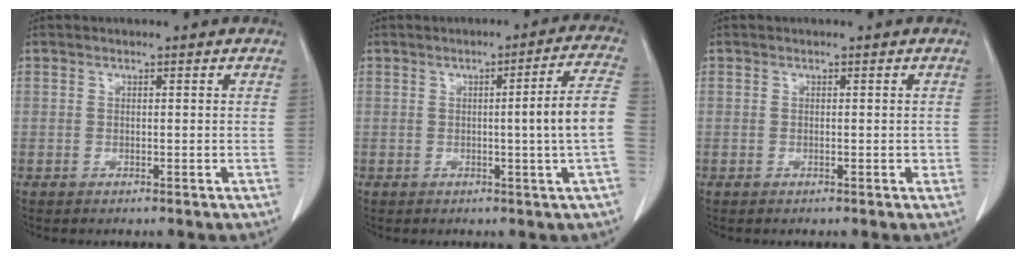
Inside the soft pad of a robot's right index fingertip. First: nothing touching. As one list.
[{"total": 8.1, "force": [-0.9, -1.6, 7.9], "torque": [-0.103, 0.001, -0.014]}, {"total": 0.8, "force": [-0.1, 0.4, 0.7], "torque": [-0.008, 0.000, -0.002]}]